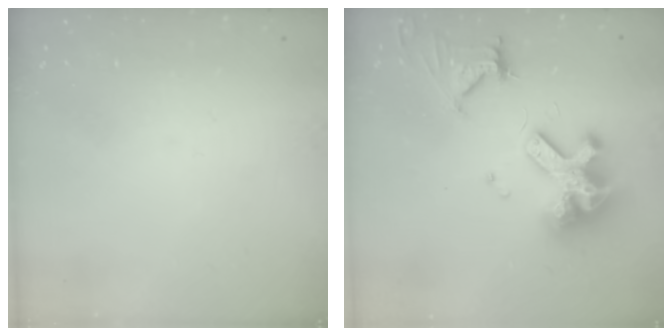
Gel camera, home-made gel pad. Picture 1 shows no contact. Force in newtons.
{"total": 15.0, "press": 14.9, "slide": 1.9}